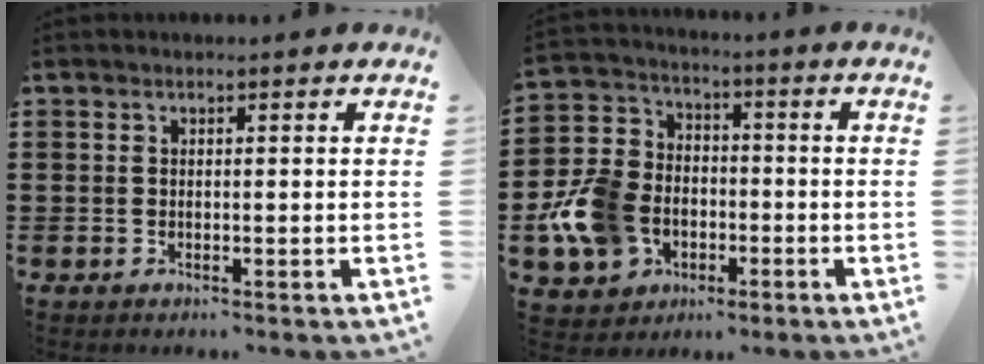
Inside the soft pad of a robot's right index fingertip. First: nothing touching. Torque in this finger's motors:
{"motor_torque": [1.87, 0.27, 1.05, 0.21]}